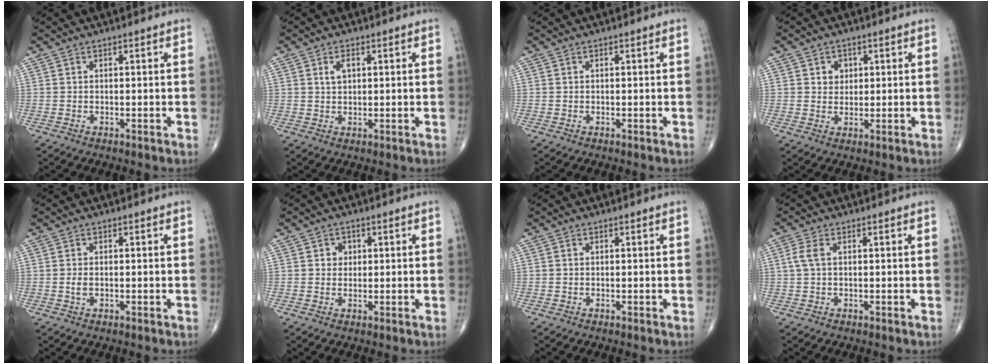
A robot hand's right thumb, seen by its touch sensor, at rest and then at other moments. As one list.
[{"total": 2.8, "force": [0.9, 1.7, 2.0], "torque": [-0.031, 0.000, 0.017]}, {"total": 0.0}, {"total": 3.1, "force": [1.0, 2.7, 1.2], "torque": [-0.001, -0.004, 0.015]}, {"total": 1.5, "force": [-0.2, 0.8, 1.2], "torque": [-0.024, 0.000, -0.005]}, {"total": 2.2, "force": [0.5, 2.0, 0.8], "torque": [0.003, 0.000, 0.005]}, {"total": 0.0}, {"total": 2.6, "force": [0.5, 1.3, 2.2], "torque": [-0.063, 0.010, 0.009]}]